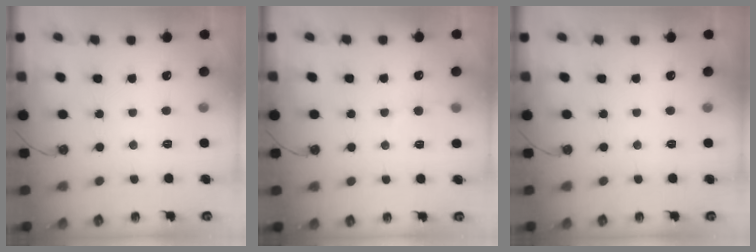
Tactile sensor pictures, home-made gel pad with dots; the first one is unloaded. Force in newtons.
{"total": 4.9, "press": 4.9, "slide": 0.5}
{"total": 0.0}